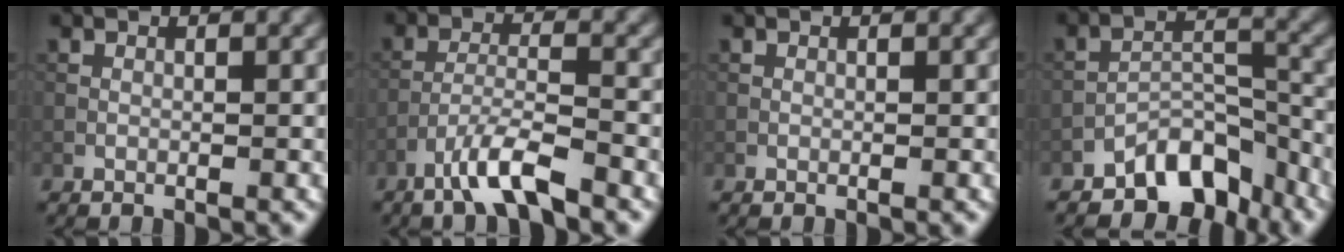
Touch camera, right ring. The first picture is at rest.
{"total": 4.4, "force": [-3.2, 0.6, 3.0], "torque": [-0.058, 0.007, -0.070]}
{"total": 0.0}
{"total": 5.9, "force": [-4.5, 2.7, 2.6], "torque": [-0.022, 0.004, -0.081]}